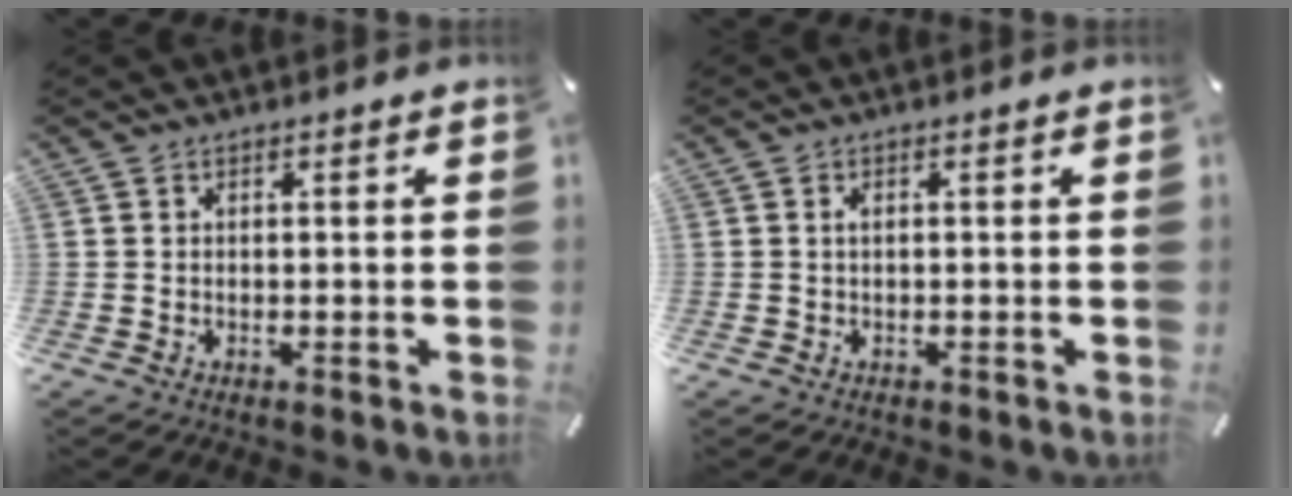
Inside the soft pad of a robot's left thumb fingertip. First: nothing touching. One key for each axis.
{"total": 0.9, "fx": 0.0, "fy": 0.5, "fz": 0.7, "tx": -0.015, "ty": 0.003, "tz": -0.001}